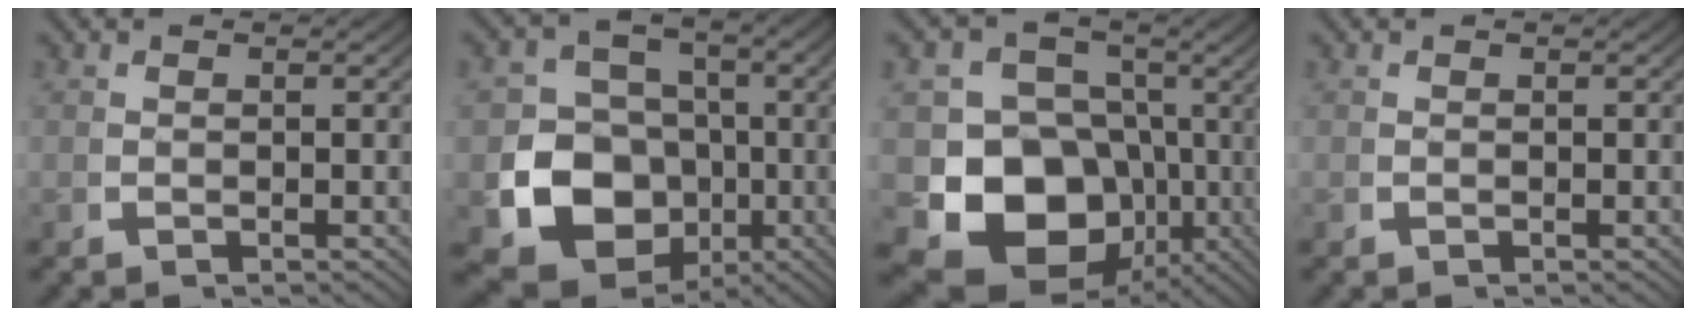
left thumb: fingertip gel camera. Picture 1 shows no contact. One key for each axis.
{"total": 15.1, "fx": -4.0, "fy": 12.6, "fz": 7.3, "tx": -0.175, "ty": -0.075, "tz": -0.049}
{"total": 18.0, "fx": -2.1, "fy": 14.0, "fz": 11.1, "tx": -0.211, "ty": -0.069, "tz": -0.016}
{"total": 0.0}